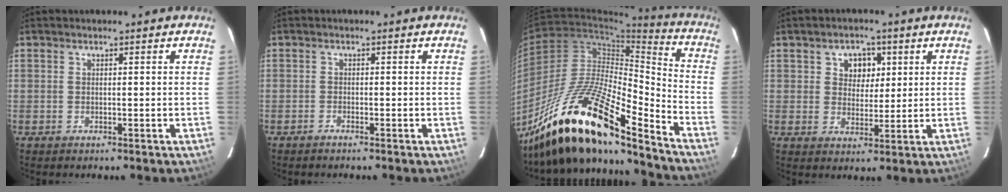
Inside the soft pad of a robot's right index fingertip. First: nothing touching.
{"total": 0.8, "force": [-0.7, 0.2, 0.2], "torque": [-0.008, 0.001, -0.018]}
{"total": 22.7, "force": [-17.1, 4.9, 14.1], "torque": [-0.254, -0.016, -0.314]}
{"total": 5.3, "force": [1.8, 4.3, 2.4], "torque": [-0.030, 0.008, 0.033]}